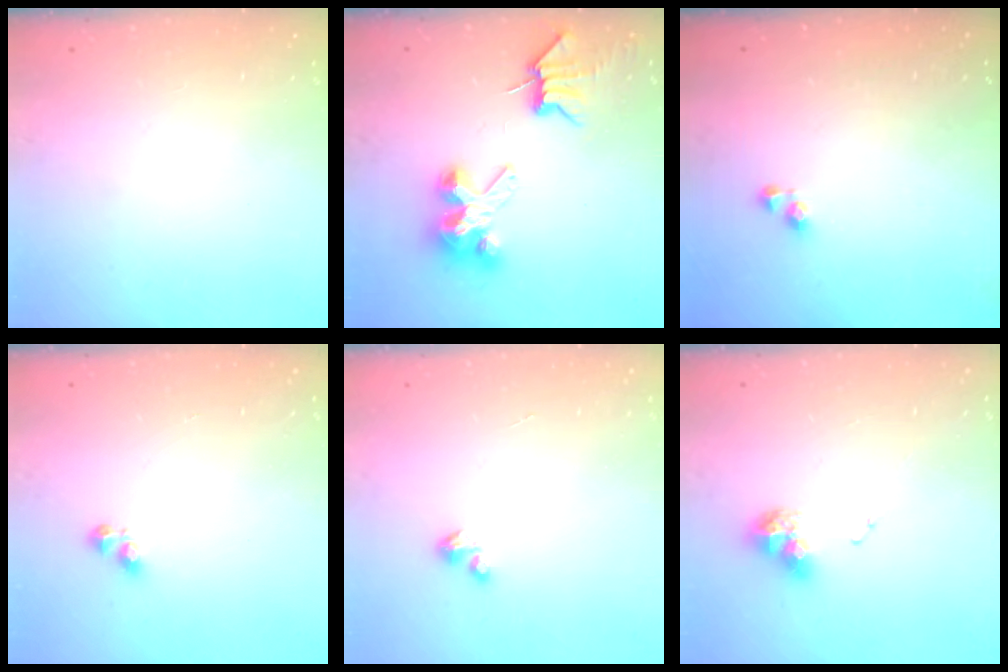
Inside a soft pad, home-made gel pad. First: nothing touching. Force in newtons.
{"total": 7.3, "press": 7.2, "slide": 0.8}
{"total": 3.7, "press": 3.7, "slide": 0.2}
{"total": 3.2, "press": 3.1, "slide": 0.4}
{"total": 1.7, "press": 1.7, "slide": 0.2}
{"total": 9.5, "press": 9.5, "slide": 1.0}